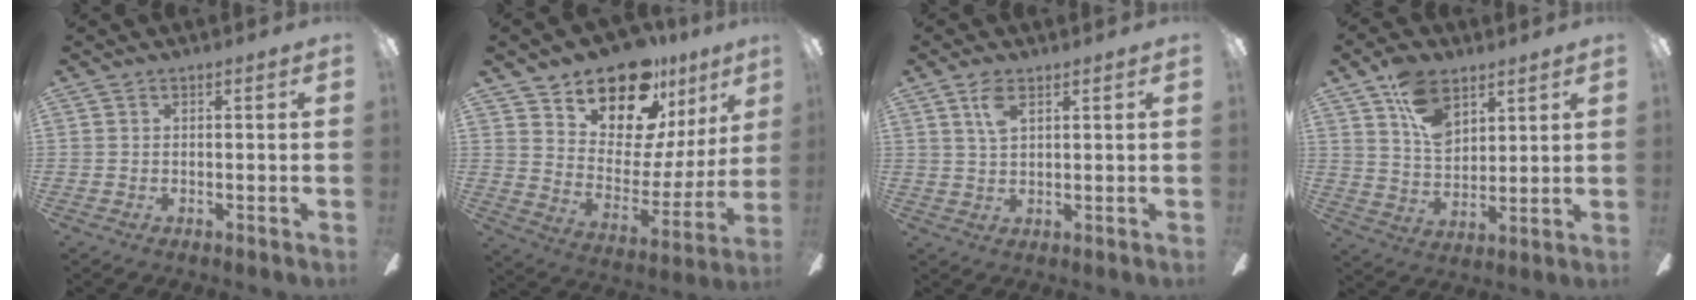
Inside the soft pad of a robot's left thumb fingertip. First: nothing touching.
{"total": 18.9, "force": [14.7, 8.7, 8.1], "torque": [-0.136, -0.112, 0.260]}
{"total": 4.6, "force": [2.5, 2.1, 3.2], "torque": [-0.064, 0.002, 0.042]}
{"total": 11.5, "force": [6.4, 7.2, 6.1], "torque": [-0.105, -0.016, 0.122]}